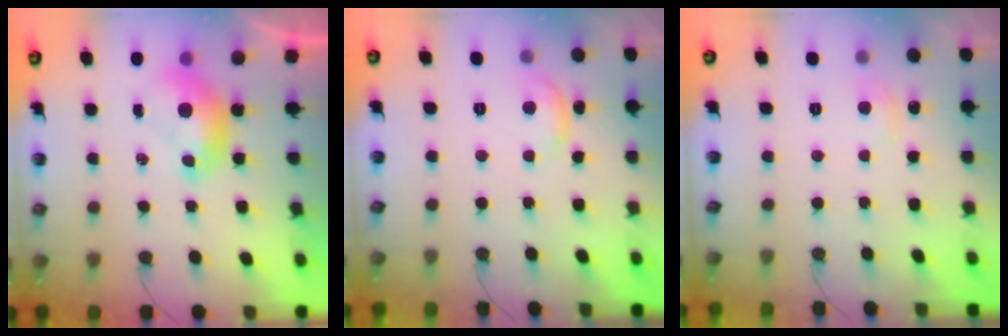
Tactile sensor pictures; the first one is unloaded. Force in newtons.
{"total": 1.4, "press": 1.3, "slide": 0.5}
{"total": 1.1, "press": 0.5, "slide": 0.9}